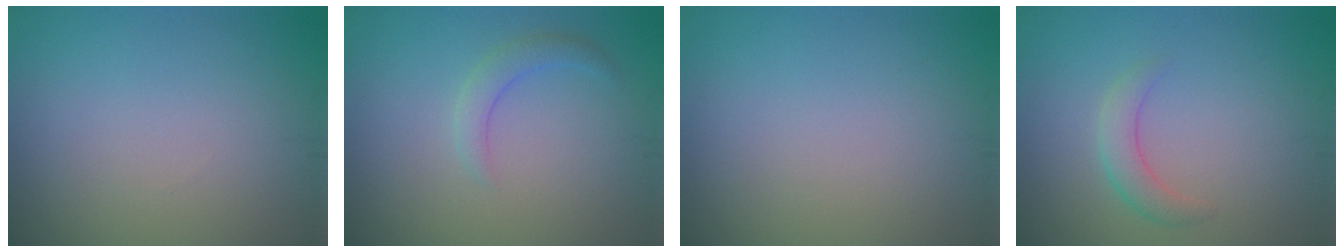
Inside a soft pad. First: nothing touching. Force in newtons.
{"total": 1.7, "press": 1.7, "slide": 0.1}
{"total": 0.0}
{"total": 2.2, "press": 2.2, "slide": 0.2}